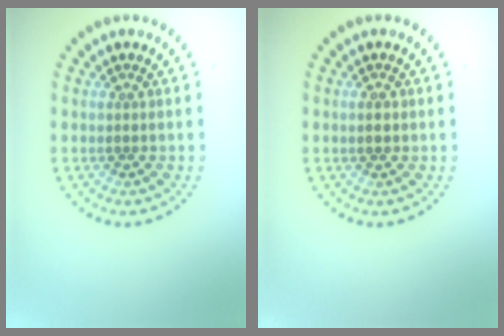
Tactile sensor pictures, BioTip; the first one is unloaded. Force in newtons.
{"total": 1.4, "press": 1.4, "slide": 0.0}